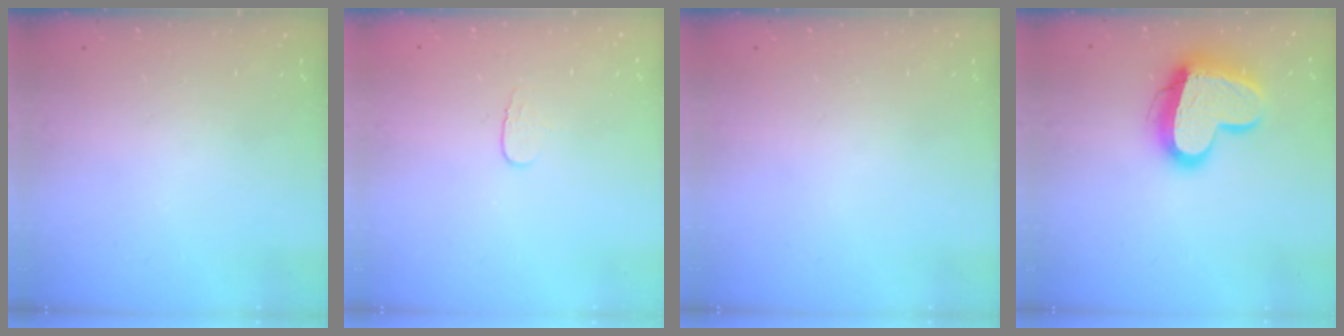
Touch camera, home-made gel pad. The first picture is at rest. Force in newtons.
{"total": 3.9, "press": 3.9, "slide": 0.4}
{"total": 0.0}
{"total": 16.7, "press": 16.6, "slide": 1.4}